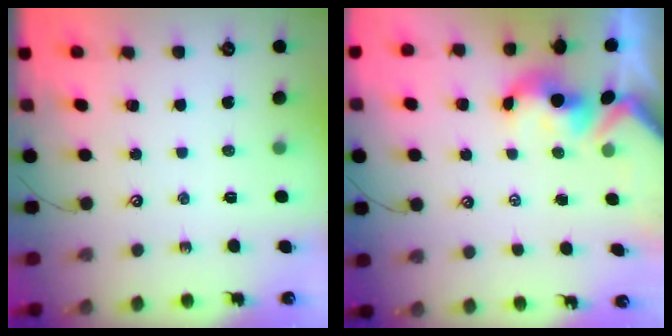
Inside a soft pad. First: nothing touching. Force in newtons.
{"total": 2.1, "press": 1.9, "slide": 0.7}